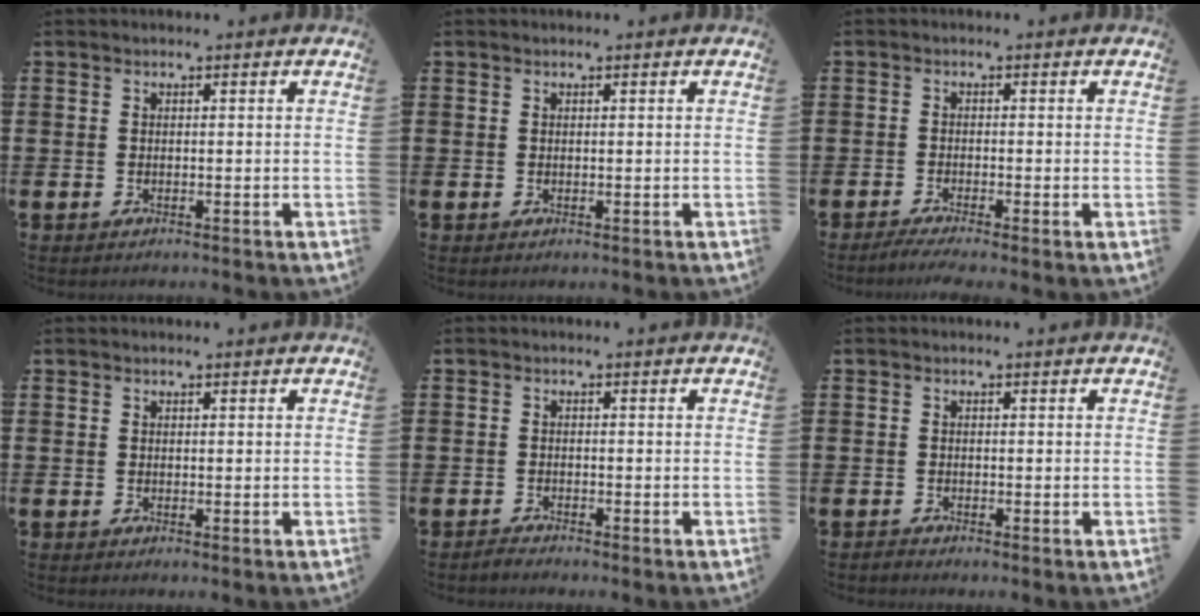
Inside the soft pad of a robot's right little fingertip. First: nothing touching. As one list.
[{"total": 0.0}, {"total": 1.8, "force": [-1.5, -0.2, 0.8], "torque": [-0.012, 0.002, -0.029]}, {"total": 0.0}, {"total": 1.1, "force": [-1.1, 0.0, 0.0], "torque": [-0.004, 0.000, -0.022]}, {"total": 0.5, "force": [-0.5, 0.1, 0.0], "torque": [-0.002, -0.002, -0.011]}]